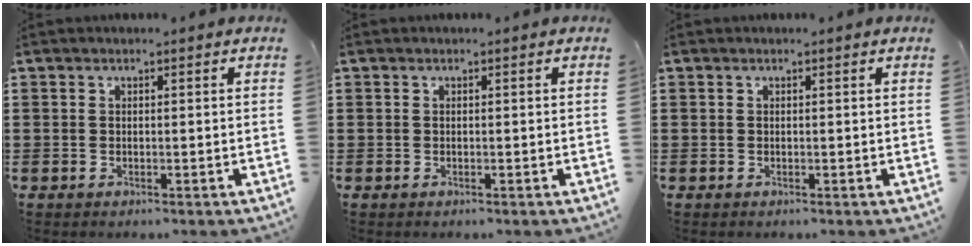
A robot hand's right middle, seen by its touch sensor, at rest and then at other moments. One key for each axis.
{"total": 0.0}
{"total": 0.0}